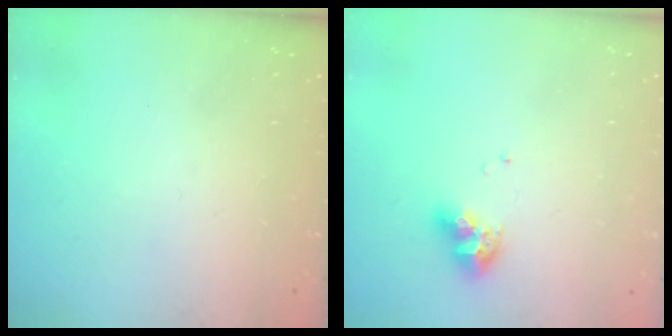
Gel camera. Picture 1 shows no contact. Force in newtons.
{"total": 9.1, "press": 9.1, "slide": 1.1}